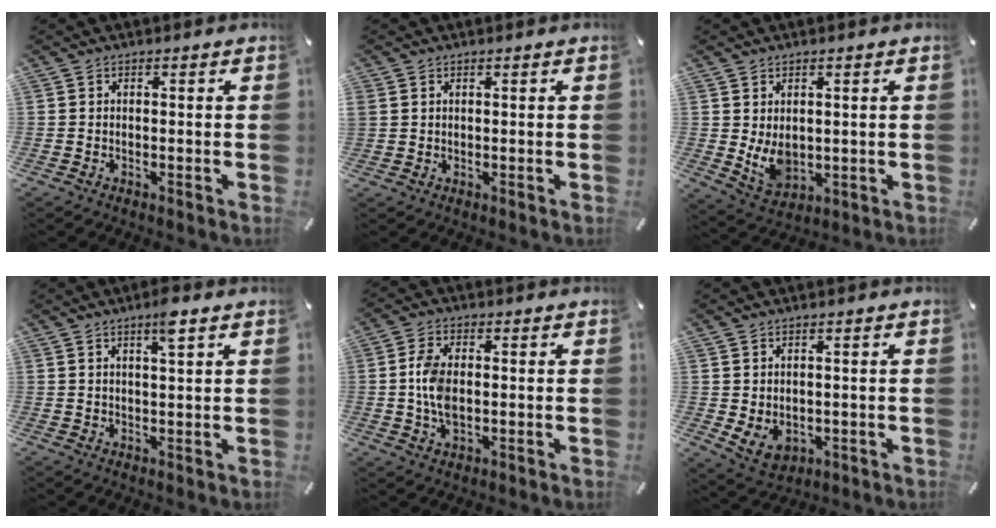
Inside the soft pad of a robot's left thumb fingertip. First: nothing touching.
{"total": 1.5, "force": [0.7, 1.3, 0.0], "torque": [-0.001, 0.003, 0.013]}
{"total": 6.7, "force": [0.9, 5.3, 4.0], "torque": [-0.085, -0.009, 0.018]}
{"total": 4.3, "force": [2.6, 0.4, 3.5], "torque": [-0.067, -0.002, 0.041]}
{"total": 6.7, "force": [-0.1, 3.9, 5.4], "torque": [-0.129, 0.002, -0.007]}
{"total": 4.6, "force": [0.3, 4.0, 2.3], "torque": [-0.039, -0.007, 0.006]}